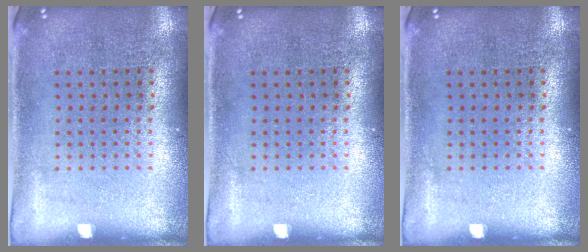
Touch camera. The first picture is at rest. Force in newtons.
{"total": 0.0}
{"total": 0.0}